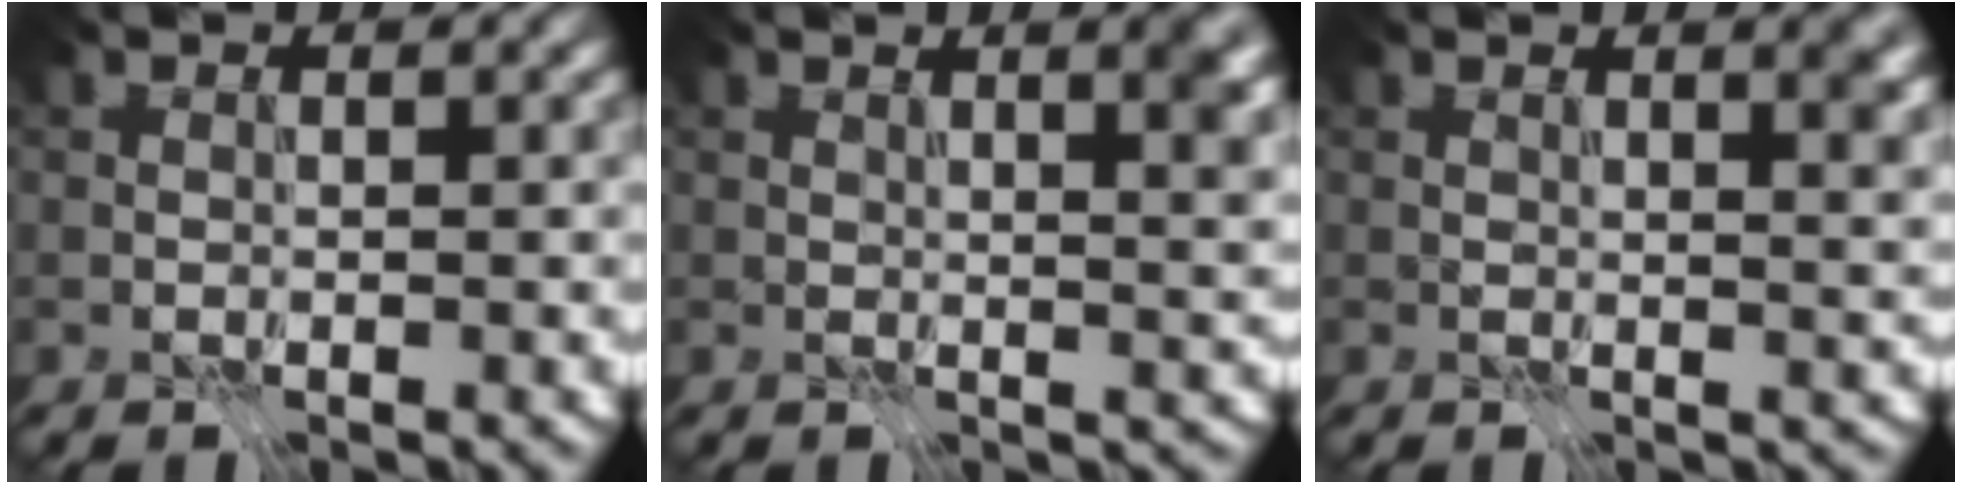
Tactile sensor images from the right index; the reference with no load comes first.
{"total": 3.6, "force": [1.8, 0.6, 3.0], "torque": [-0.036, 0.003, 0.029]}
{"total": 2.7, "force": [1.4, 0.6, 2.3], "torque": [-0.031, 0.000, 0.024]}